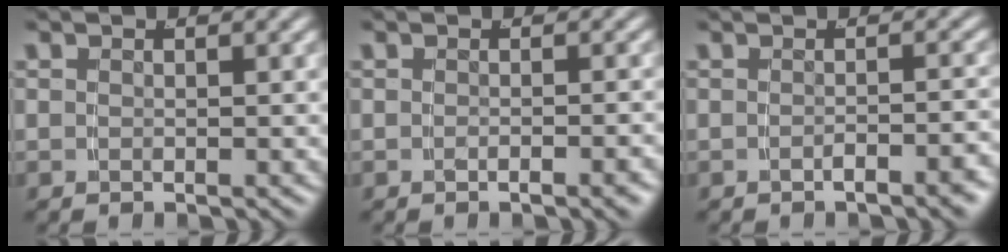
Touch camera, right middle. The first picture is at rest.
{"total": 1.2, "force": [-0.9, -0.6, 0.5], "torque": [-0.008, 0.004, -0.015]}
{"total": 1.9, "force": [-1.5, -0.4, 1.0], "torque": [-0.012, 0.010, -0.027]}